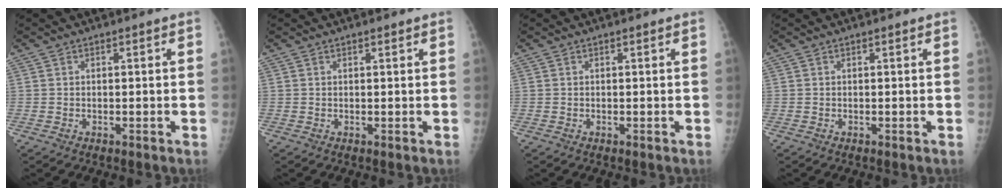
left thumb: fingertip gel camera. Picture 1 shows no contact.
{"total": 0.5, "force": [0.4, 0.1, 0.3], "torque": [-0.007, -0.003, 0.006]}
{"total": 0.0}
{"total": 0.0}